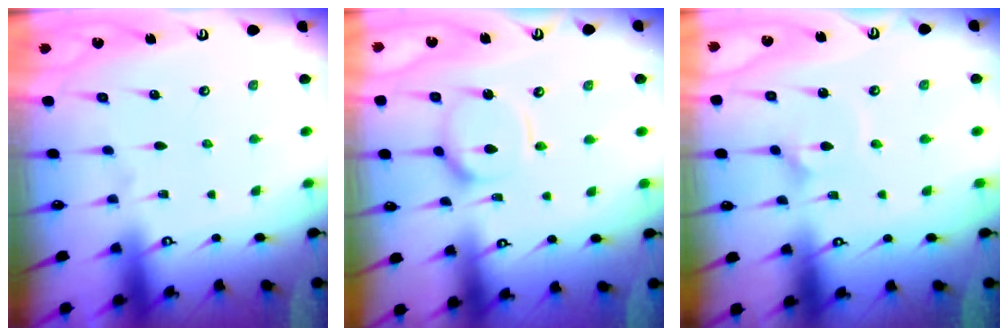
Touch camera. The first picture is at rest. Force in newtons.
{"total": 12.1, "press": 12.0, "slide": 1.4}
{"total": 2.1, "press": 2.1, "slide": 0.1}